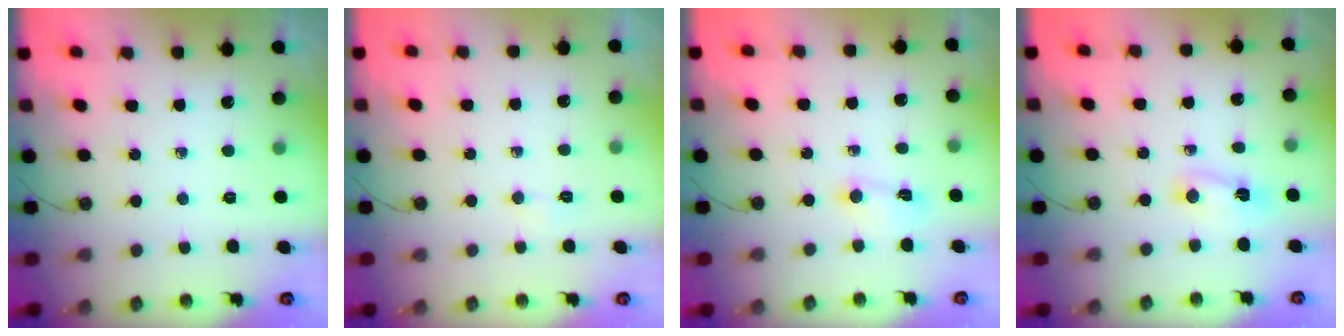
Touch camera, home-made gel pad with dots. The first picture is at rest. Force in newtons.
{"total": 2.6, "press": 2.5, "slide": 0.5}
{"total": 5.0, "press": 5.0, "slide": 0.5}
{"total": 2.6, "press": 2.6, "slide": 0.6}